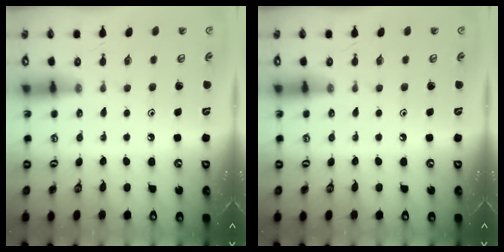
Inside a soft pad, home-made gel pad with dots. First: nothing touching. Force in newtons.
{"total": 0.0}